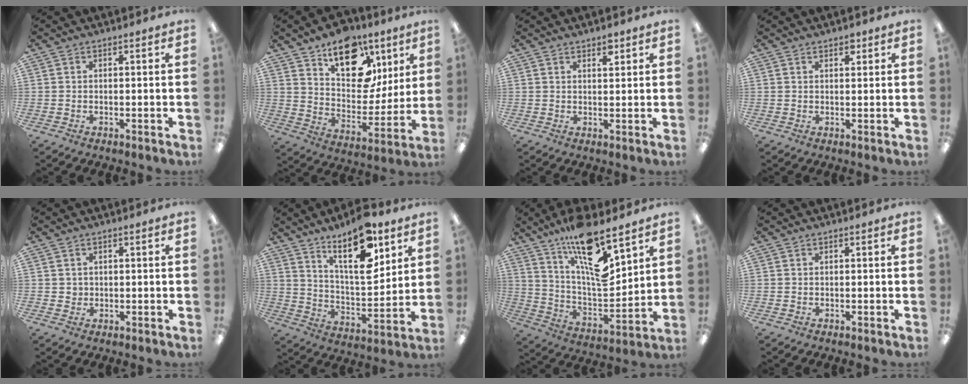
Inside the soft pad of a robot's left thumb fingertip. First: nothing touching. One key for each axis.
{"total": 18.3, "fx": 11.1, "fy": 10.5, "fz": 10.1, "tx": -0.143, "ty": -0.063, "tz": 0.194}
{"total": 2.6, "fx": 2.1, "fy": 1.1, "fz": 1.1, "tx": -0.008, "ty": -0.008, "tz": 0.034}
{"total": 1.9, "fx": 1.5, "fy": 1.0, "fz": 0.6, "tx": -0.005, "ty": -0.002, "tz": 0.025}
{"total": 1.5, "fx": 0.4, "fy": 1.4, "fz": 0.2, "tx": -0.006, "ty": 0.006, "tz": 0.006}
{"total": 17.8, "fx": 11.2, "fy": 6.8, "fz": 12.0, "tx": -0.179, "ty": -0.063, "tz": 0.184}
{"total": 17.4, "fx": 12.0, "fy": 5.4, "fz": 11.4, "tx": -0.192, "ty": -0.080, "tz": 0.203}
{"total": 0.0}